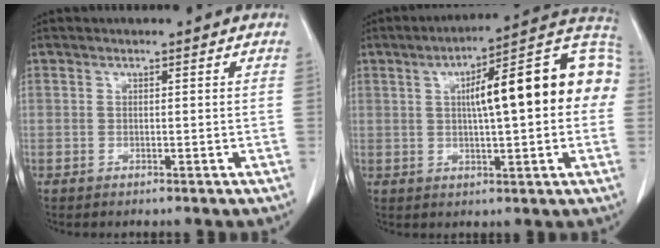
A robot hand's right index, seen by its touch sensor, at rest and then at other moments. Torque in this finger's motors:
{"motor_torque": [1.34, 0.74, 0.77, 0.14]}